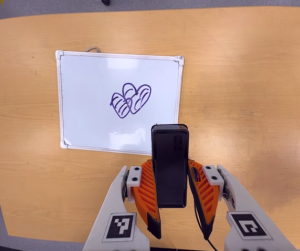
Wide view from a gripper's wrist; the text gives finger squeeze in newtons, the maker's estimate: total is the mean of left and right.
{"total": 4.4, "left": 3.2, "right": 5.6}